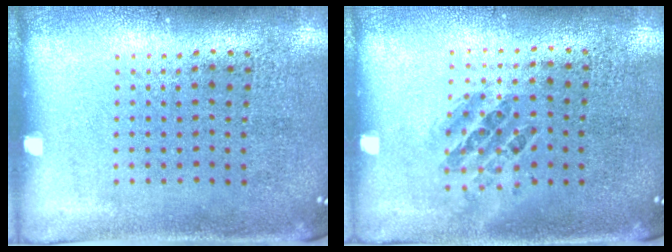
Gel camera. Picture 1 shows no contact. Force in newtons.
{"total": 0.9, "press": 0.7, "slide": 0.4}